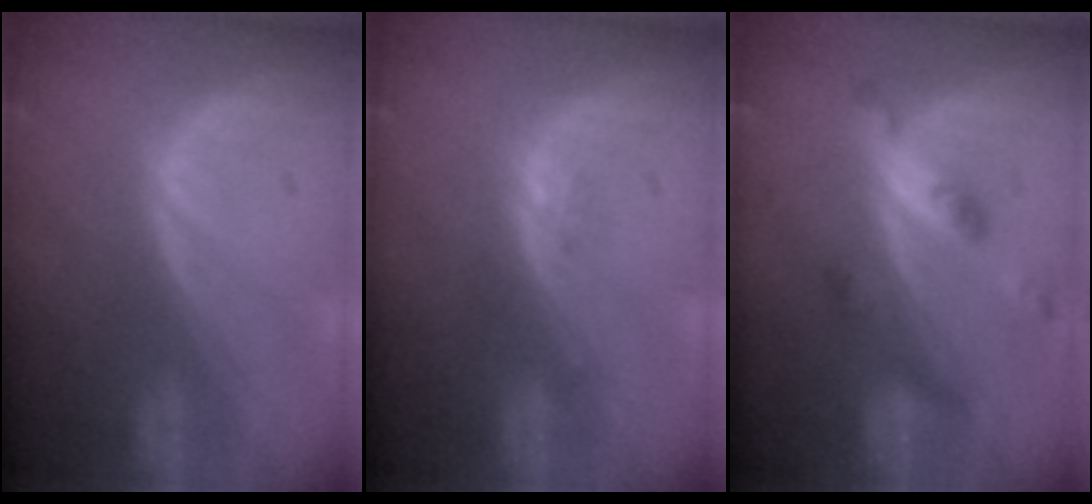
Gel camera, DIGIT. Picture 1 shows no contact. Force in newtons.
{"total": 1.2, "press": 1.2, "slide": 0.1}
{"total": 6.0, "press": 5.2, "slide": 2.8}